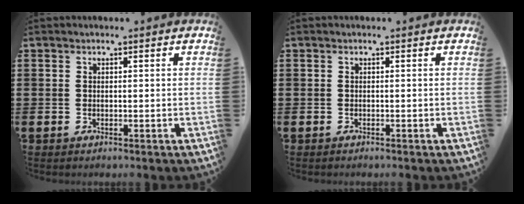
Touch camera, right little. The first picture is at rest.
{"total": 0.0}